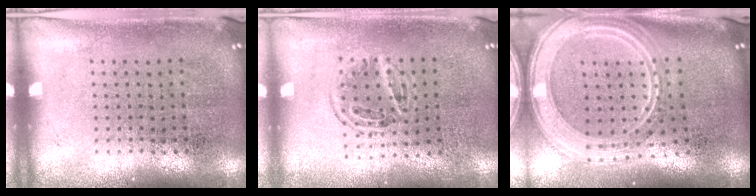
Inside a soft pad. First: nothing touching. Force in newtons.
{"total": 1.0, "press": 0.9, "slide": 0.4}
{"total": 3.0, "press": 2.5, "slide": 1.8}